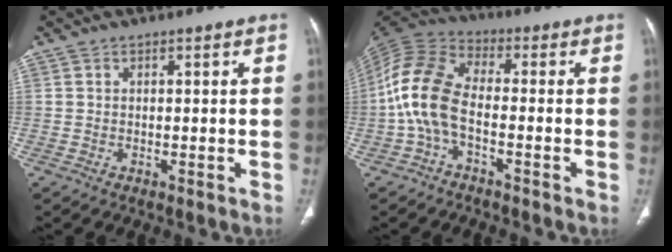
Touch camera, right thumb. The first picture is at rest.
{"total": 11.2, "force": [-2.4, 6.1, 9.1], "torque": [-0.194, 0.035, -0.062]}